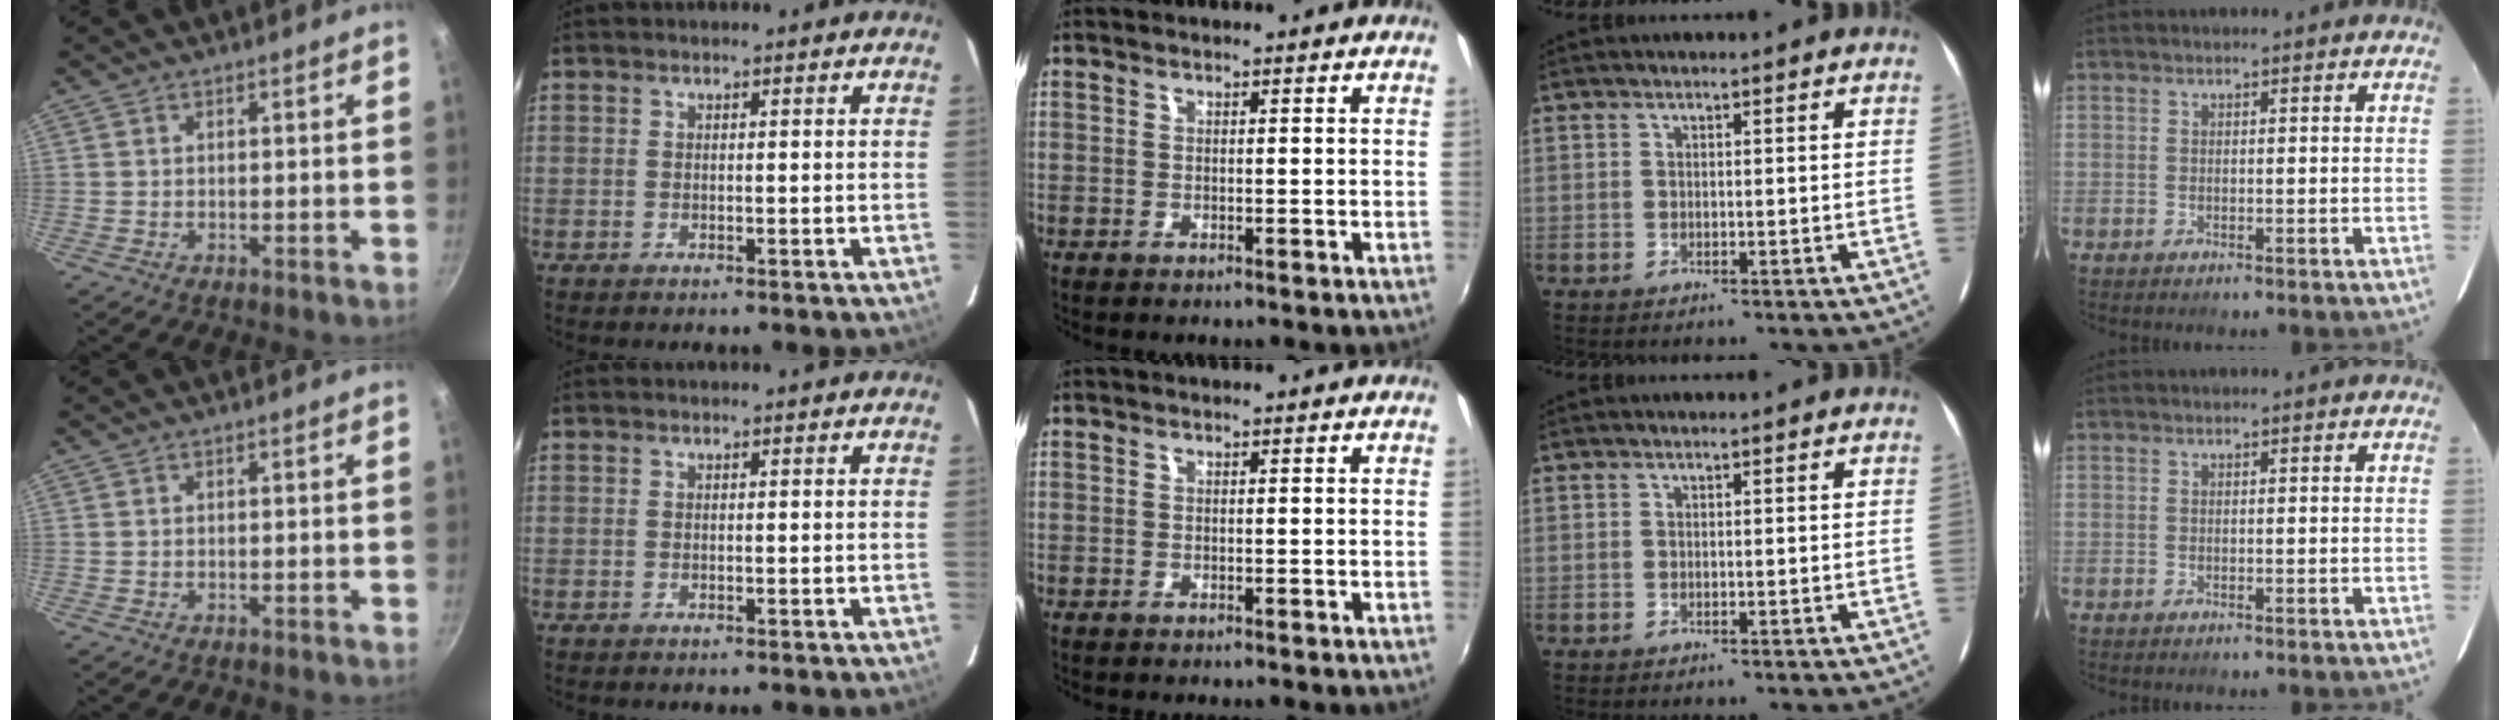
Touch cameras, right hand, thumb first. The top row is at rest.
{}